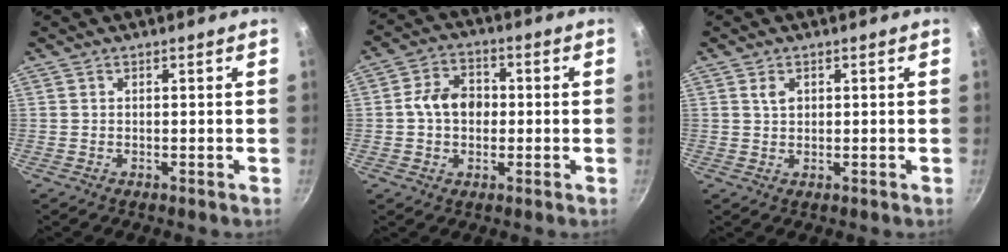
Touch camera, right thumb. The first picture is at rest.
{"total": 8.0, "force": [-0.2, 6.2, 5.2], "torque": [-0.065, 0.017, -0.014]}
{"total": 2.1, "force": [0.7, 1.4, 1.4], "torque": [-0.019, -0.003, 0.012]}